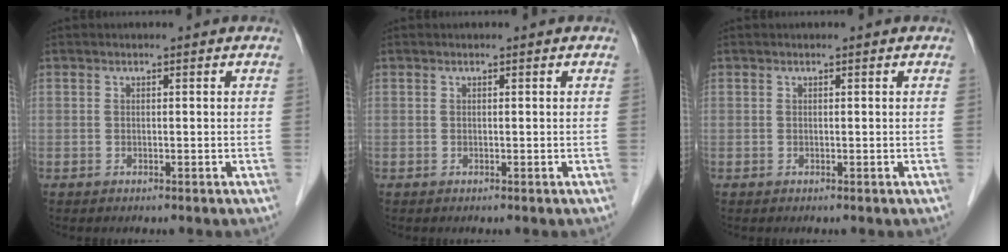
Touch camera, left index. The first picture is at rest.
{"total": 0.0}
{"total": 0.0}